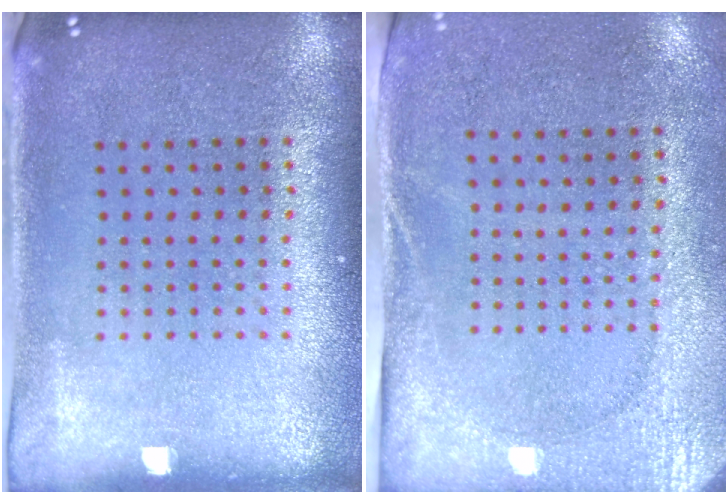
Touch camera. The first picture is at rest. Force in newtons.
{"total": 2.7, "press": 2.1, "slide": 1.6}